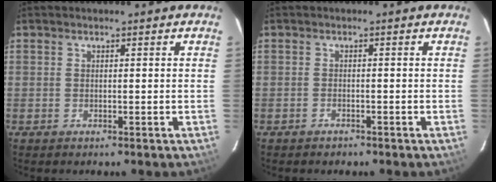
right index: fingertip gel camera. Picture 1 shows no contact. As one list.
[{"total": 1.3, "force": [-1.1, 0.7, 0.1], "torque": [-0.005, 0.004, -0.015]}]